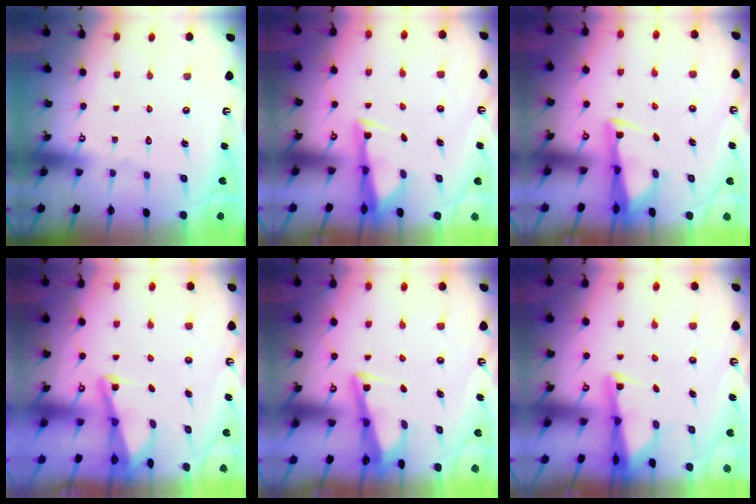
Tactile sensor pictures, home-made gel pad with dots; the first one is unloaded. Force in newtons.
{"total": 3.3, "press": 3.2, "slide": 0.9}
{"total": 2.9, "press": 2.7, "slide": 0.9}
{"total": 2.1, "press": 2.1, "slide": 0.4}
{"total": 3.4, "press": 3.4, "slide": 0.4}
{"total": 2.6, "press": 2.5, "slide": 0.5}